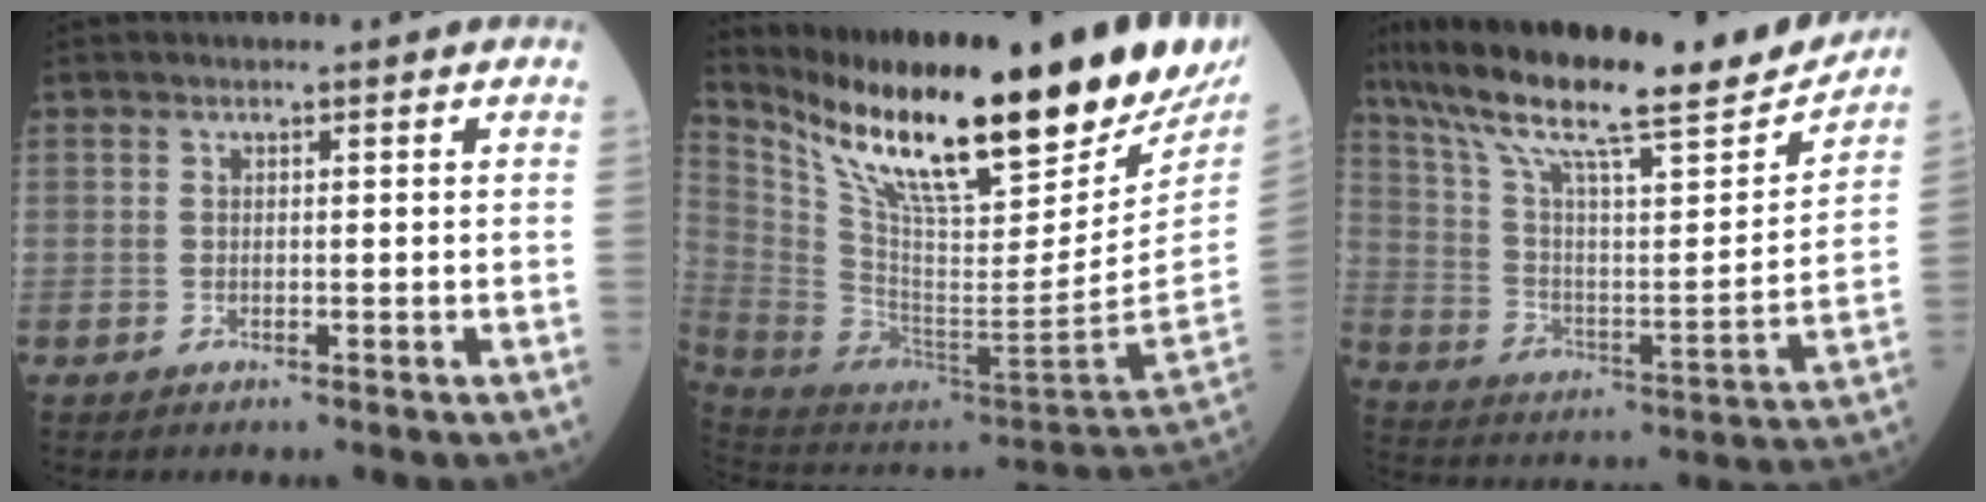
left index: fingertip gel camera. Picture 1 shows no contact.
{"total": 32.3, "force": [23.2, 5.4, 21.8], "torque": [-0.373, -0.046, 0.362]}
{"total": 25.0, "force": [20.8, 3.0, 13.6], "torque": [-0.240, -0.002, 0.319]}